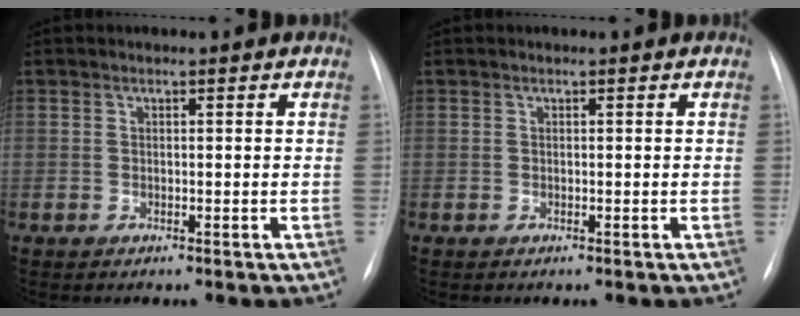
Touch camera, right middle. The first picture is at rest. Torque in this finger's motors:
{"motor_torque": [0.00, 0.00, 0.00, 0.00]}